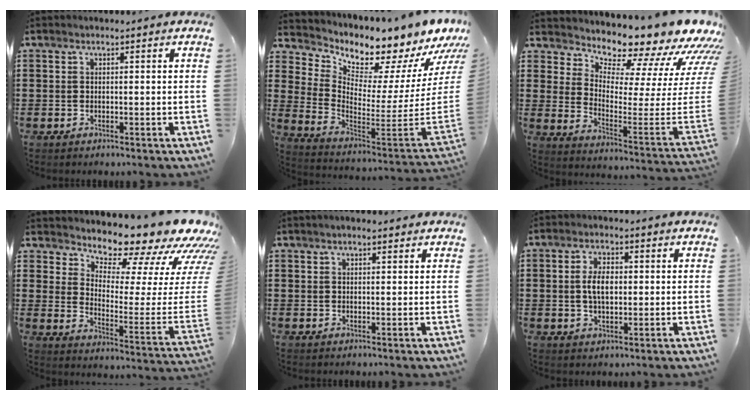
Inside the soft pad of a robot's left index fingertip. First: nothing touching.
{"total": 7.1, "force": [6.6, 1.5, 2.1], "torque": [-0.054, -0.084, 0.099]}
{"total": 10.3, "force": [9.9, 0.8, 2.6], "torque": [-0.060, -0.113, 0.161]}
{"total": 11.3, "force": [10.7, 1.6, 3.4], "torque": [-0.067, -0.112, 0.174]}
{"total": 1.6, "force": [1.3, 0.4, 0.9], "torque": [-0.018, 0.004, 0.022]}
{"total": 4.4, "force": [0.4, 2.3, 3.7], "torque": [-0.083, 0.007, 0.003]}